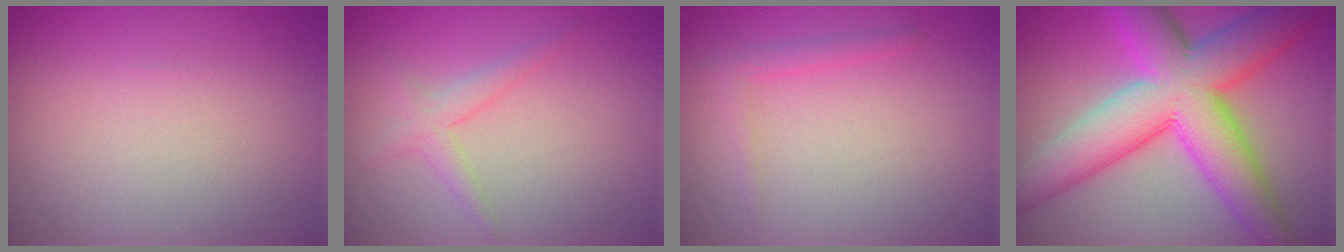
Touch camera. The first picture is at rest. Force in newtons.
{"total": 1.8, "press": 1.8, "slide": 0.1}
{"total": 1.3, "press": 1.3, "slide": 0.1}
{"total": 11.6, "press": 11.6, "slide": 0.3}